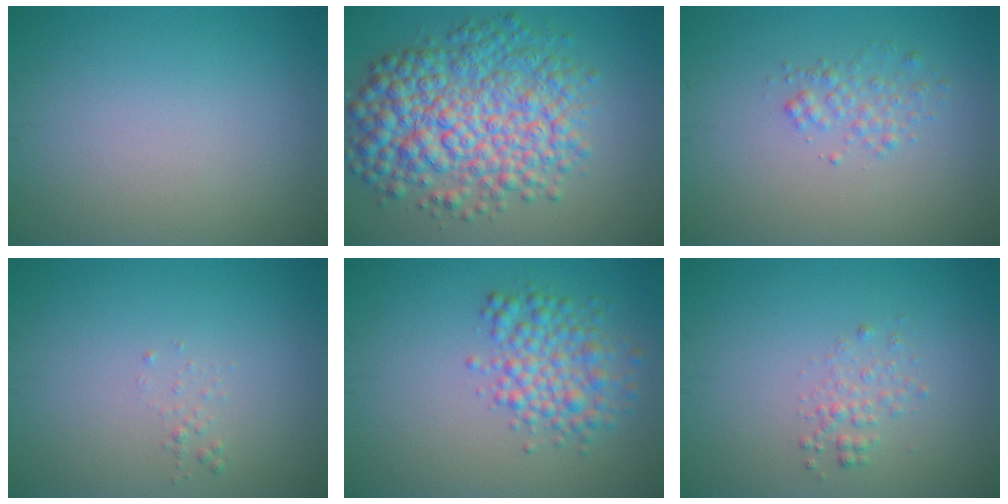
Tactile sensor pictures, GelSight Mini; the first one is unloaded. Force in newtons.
{"total": 9.3, "press": 9.3, "slide": 0.1}
{"total": 1.6, "press": 1.6, "slide": 0.1}
{"total": 0.6, "press": 0.6, "slide": 0.1}
{"total": 4.1, "press": 4.1, "slide": 0.0}
{"total": 1.4, "press": 1.4, "slide": 0.1}